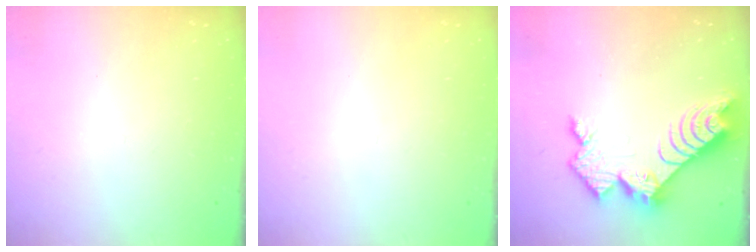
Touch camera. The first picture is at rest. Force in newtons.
{"total": 0.5, "press": 0.5, "slide": 0.1}
{"total": 11.2, "press": 11.1, "slide": 0.9}